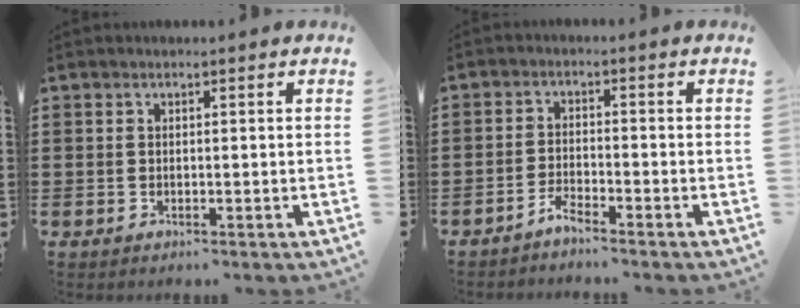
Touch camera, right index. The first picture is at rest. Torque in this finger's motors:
{"motor_torque": [0.08, -0.03, -0.54, -0.21]}